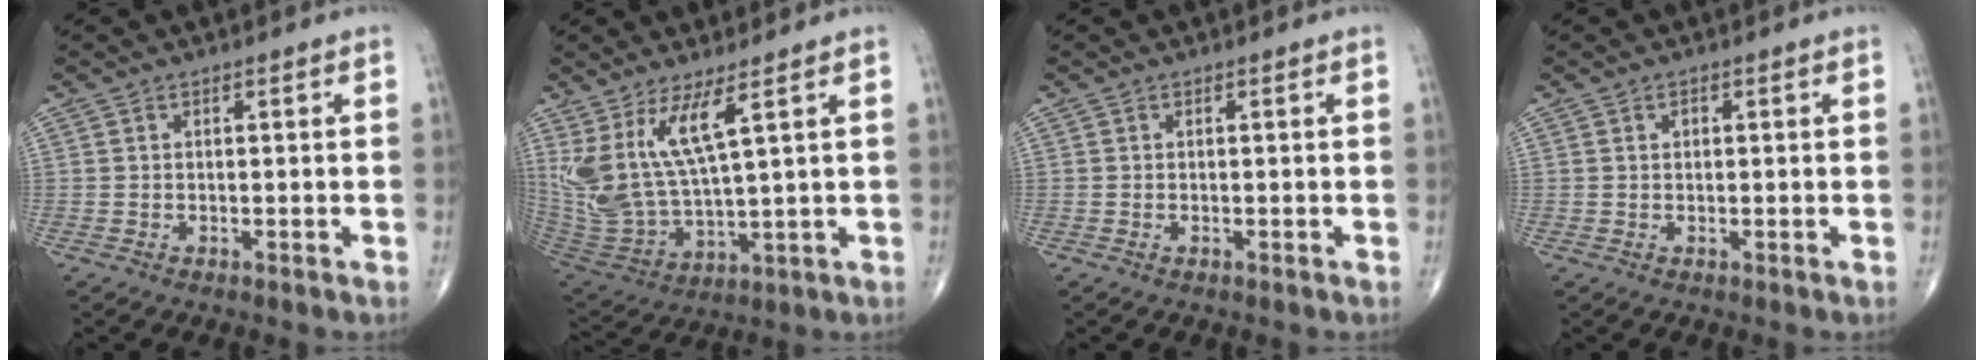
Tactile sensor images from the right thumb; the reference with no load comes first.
{"total": 13.4, "force": [6.0, 3.8, 11.3], "torque": [-0.248, -0.045, 0.141]}
{"total": 0.0}
{"total": 0.9, "force": [0.3, 0.6, 0.5], "torque": [-0.006, 0.000, 0.004]}